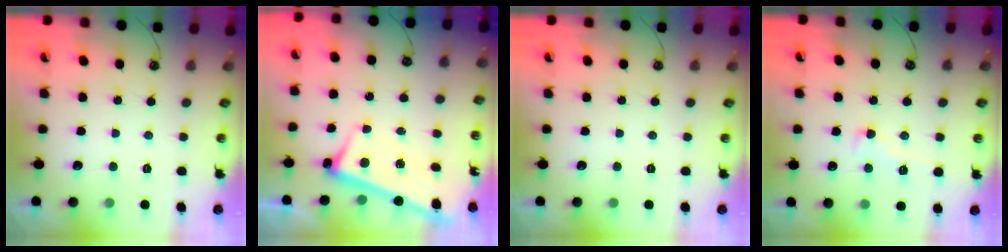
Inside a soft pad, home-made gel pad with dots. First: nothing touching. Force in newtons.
{"total": 2.8, "press": 2.7, "slide": 0.4}
{"total": 0.0}
{"total": 1.2, "press": 0.9, "slide": 0.8}